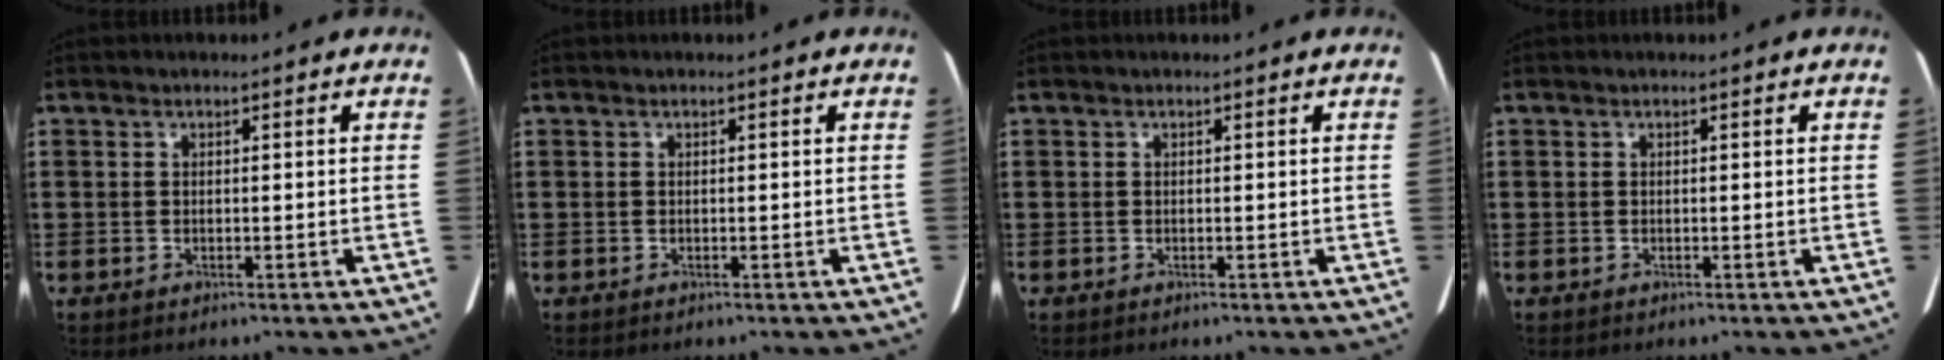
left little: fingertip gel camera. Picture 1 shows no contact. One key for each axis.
{"total": 0.0}
{"total": 0.0}
{"total": 0.0}